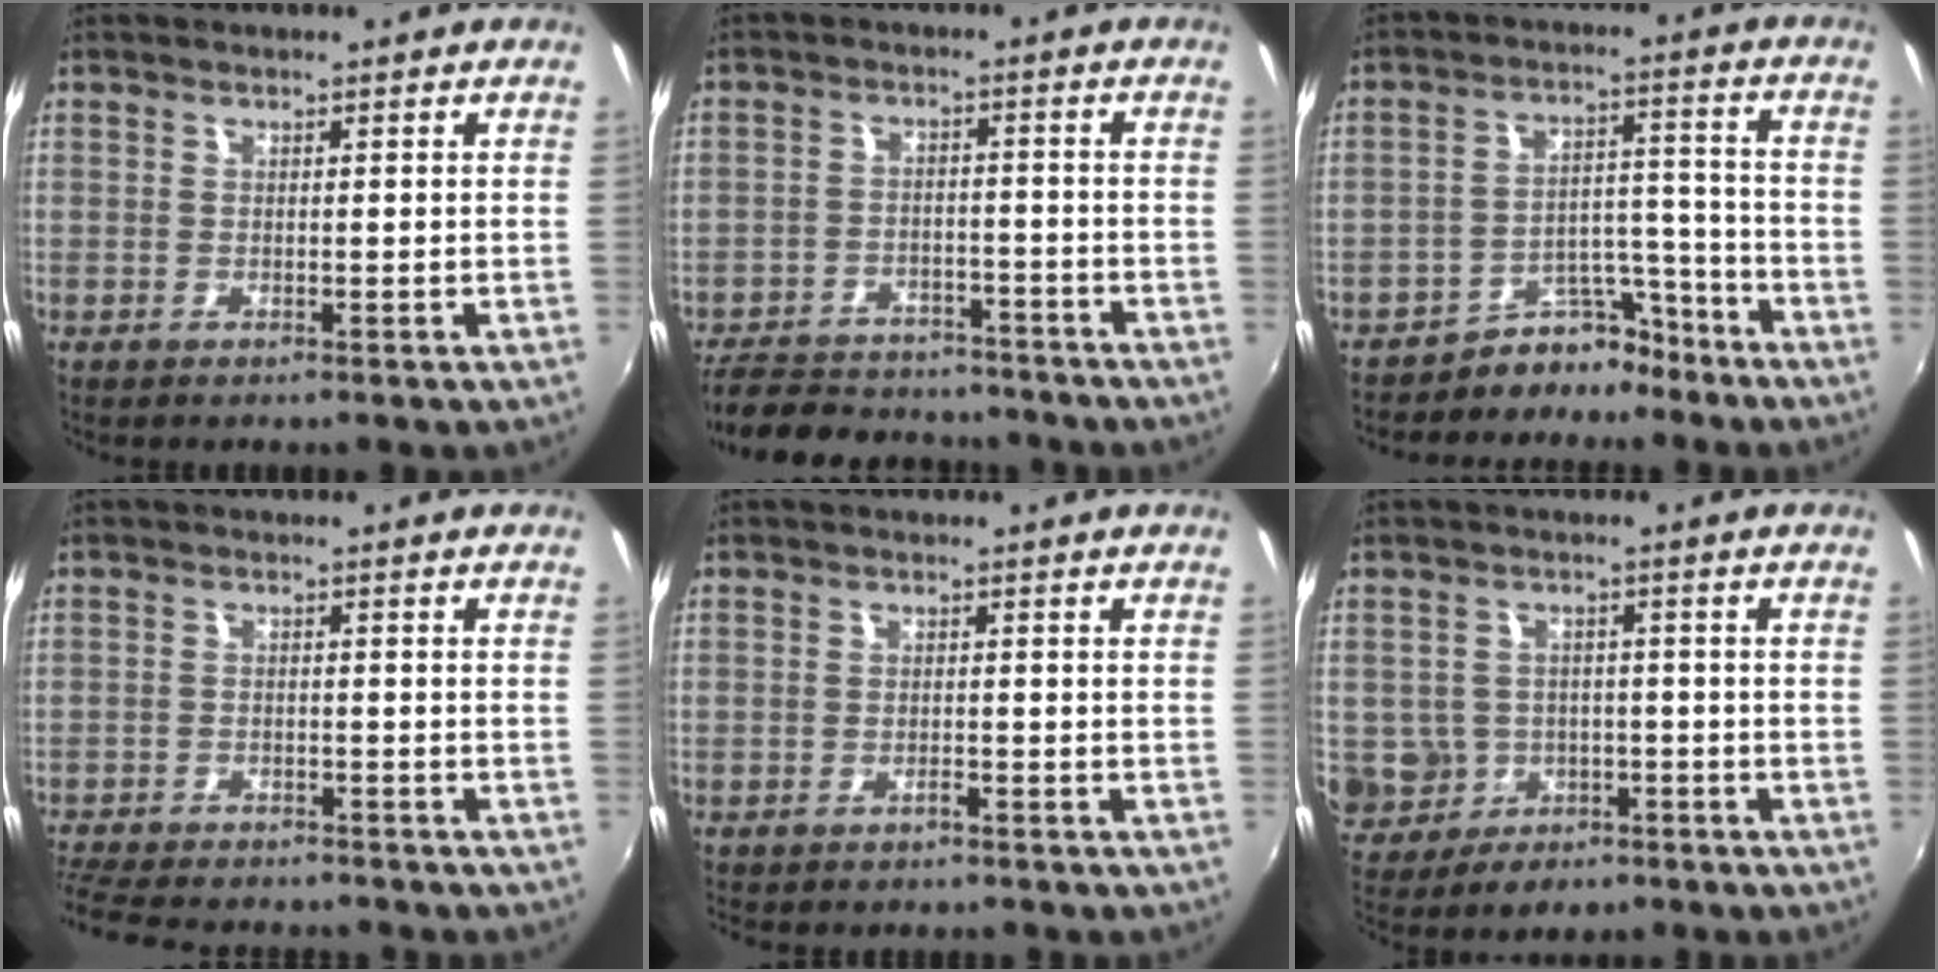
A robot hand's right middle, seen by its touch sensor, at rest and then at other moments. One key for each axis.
{"total": 15.3, "fx": -12.7, "fy": 6.7, "fz": 5.1, "tx": -0.132, "ty": 0.022, "tz": -0.175}
{"total": 7.7, "fx": -6.7, "fy": 3.7, "fz": 1.1, "tx": -0.005, "ty": 0.044, "tz": -0.099}
{"total": 12.0, "fx": -10.7, "fy": 3.1, "fz": 4.5, "tx": -0.119, "ty": -0.015, "tz": -0.171}
{"total": 1.4, "fx": -1.3, "fy": 0.3, "fz": 0.5, "tx": -0.014, "ty": 0.002, "tz": -0.020}
{"total": 9.1, "fx": -2.5, "fy": 8.4, "fz": 2.7, "tx": -0.094, "ty": 0.011, "tz": -0.018}